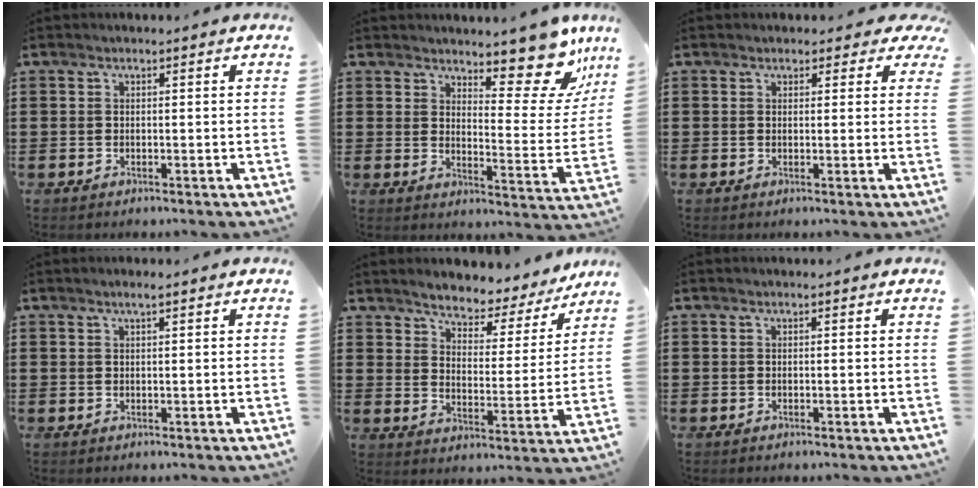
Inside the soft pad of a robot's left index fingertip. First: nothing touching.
{"total": 11.7, "force": [9.4, 3.5, 6.1], "torque": [-0.075, -0.069, 0.161]}
{"total": 1.8, "force": [1.3, 1.2, 0.5], "torque": [-0.001, 0.002, 0.019]}
{"total": 1.2, "force": [0.7, 0.1, 0.9], "torque": [-0.018, 0.001, 0.013]}
{"total": 4.3, "force": [4.2, 0.8, 0.6], "torque": [-0.032, -0.034, 0.063]}
{"total": 0.0}